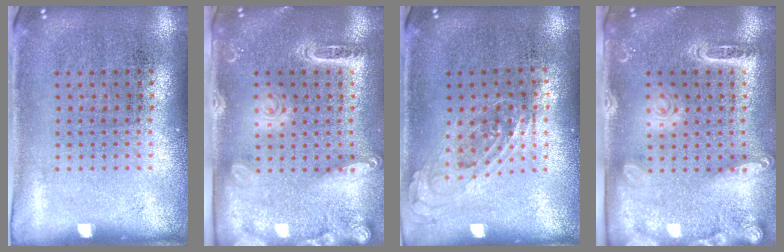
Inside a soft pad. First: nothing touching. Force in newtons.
{"total": 2.3, "press": 2.0, "slide": 1.2}
{"total": 0.8, "press": 0.7, "slide": 0.3}
{"total": 2.3, "press": 2.0, "slide": 1.2}